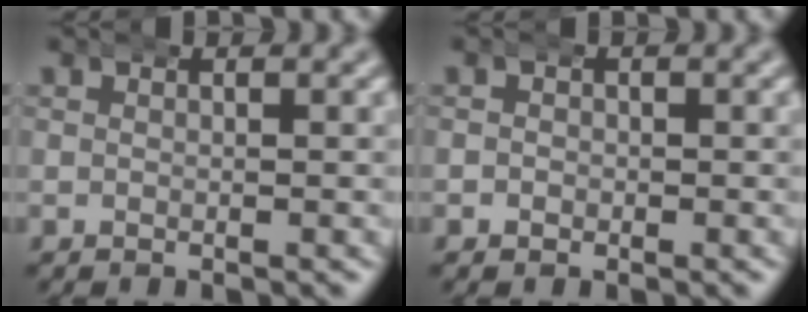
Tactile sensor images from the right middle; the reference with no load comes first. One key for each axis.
{"total": 0.9, "fx": -0.3, "fy": 0.9, "fz": 0.1, "tx": -0.003, "ty": -0.004, "tz": -0.006}